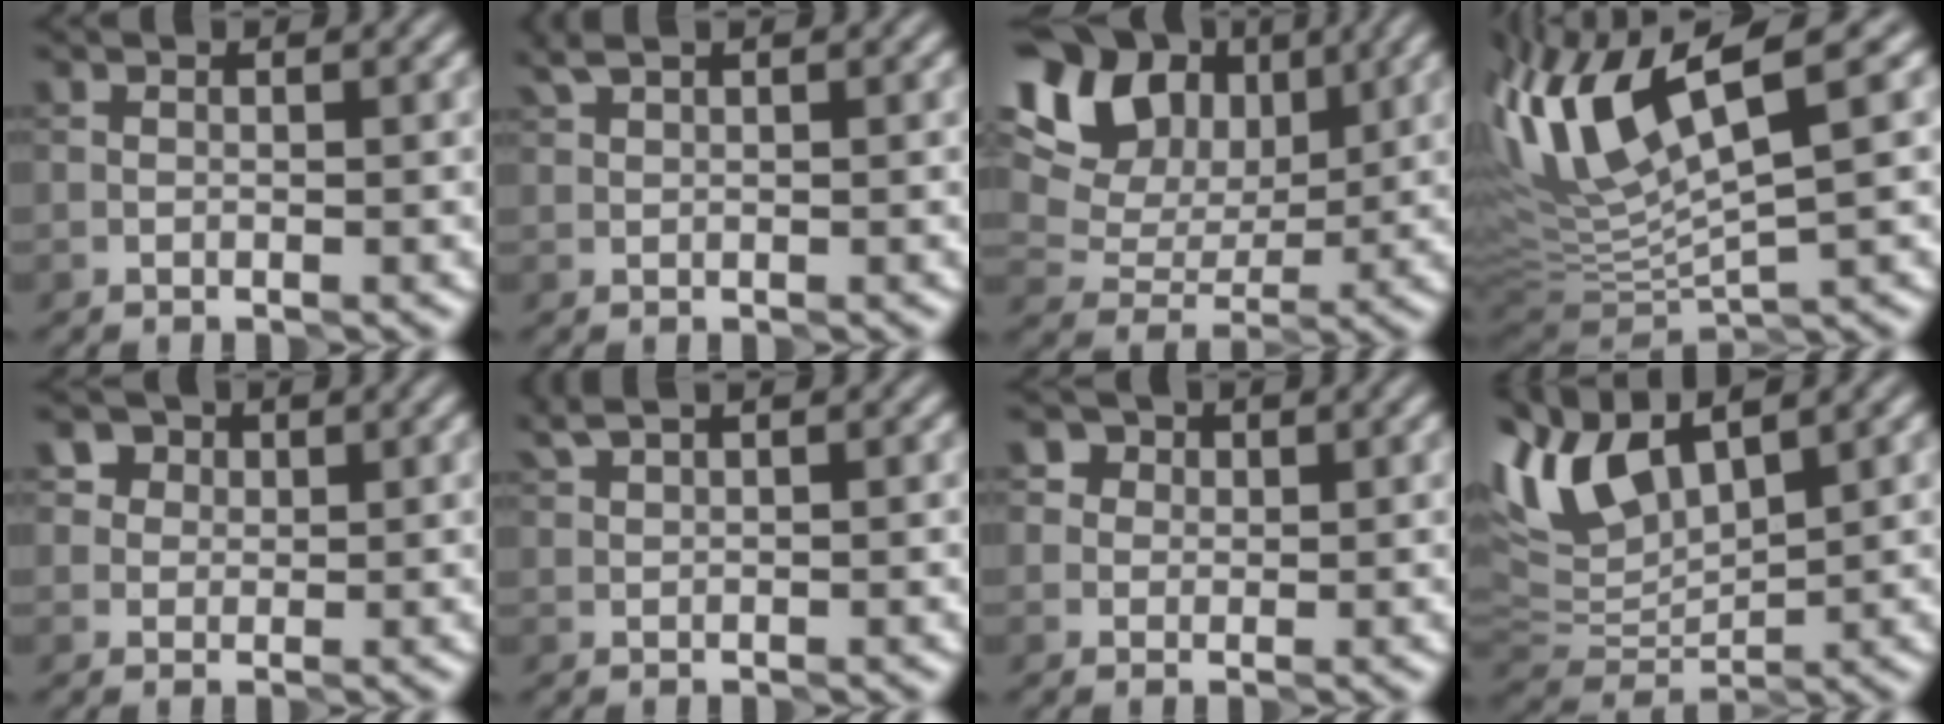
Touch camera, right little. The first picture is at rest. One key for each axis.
{"total": 1.5, "fx": 1.3, "fy": 0.1, "fz": 0.7, "tx": -0.023, "ty": 0.006, "tz": 0.030}
{"total": 14.8, "fx": 6.7, "fy": 10.3, "fz": 8.1, "tx": -0.195, "ty": 0.056, "tz": 0.112}
{"total": 10.9, "fx": 4.5, "fy": 2.8, "fz": 9.6, "tx": -0.207, "ty": 0.011, "tz": 0.090}
{"total": 6.2, "fx": 3.6, "fy": 4.4, "fz": 2.6, "tx": -0.052, "ty": 0.011, "tz": 0.049}
{"total": 1.8, "fx": 1.6, "fy": 0.0, "fz": 0.9, "tx": -0.025, "ty": 0.009, "tz": 0.040}
{"total": 4.5, "fx": 2.6, "fy": 3.3, "fz": 1.7, "tx": -0.032, "ty": 0.011, "tz": 0.031}
{"total": 7.1, "fx": 4.4, "fy": 3.0, "fz": 4.6, "tx": -0.114, "ty": 0.009, "tz": 0.083}